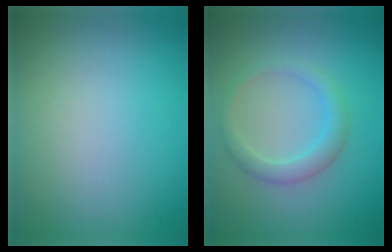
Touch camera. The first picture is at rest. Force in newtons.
{"total": 2.4, "press": 2.4, "slide": 0.1}